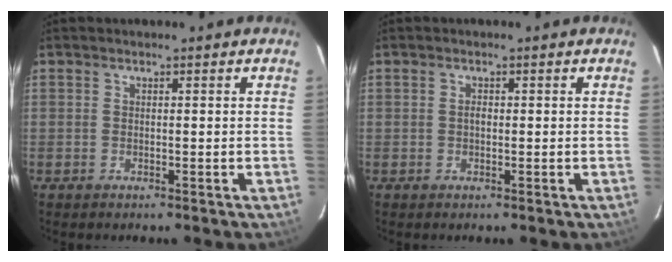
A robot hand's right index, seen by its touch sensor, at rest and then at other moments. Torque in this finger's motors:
{"motor_torque": [0.16, -0.09, 0.18, 0.03]}